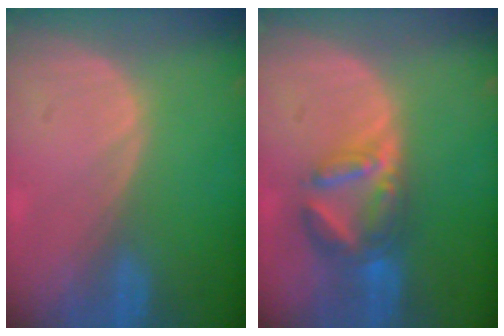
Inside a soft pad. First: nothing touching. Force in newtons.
{"total": 7.2, "press": 6.3, "slide": 3.5}